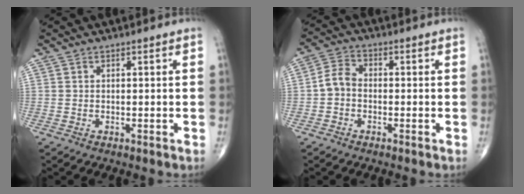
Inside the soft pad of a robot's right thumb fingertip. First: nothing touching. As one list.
[{"total": 4.3, "force": [-0.9, 3.1, 2.7], "torque": [-0.047, 0.016, -0.029]}]